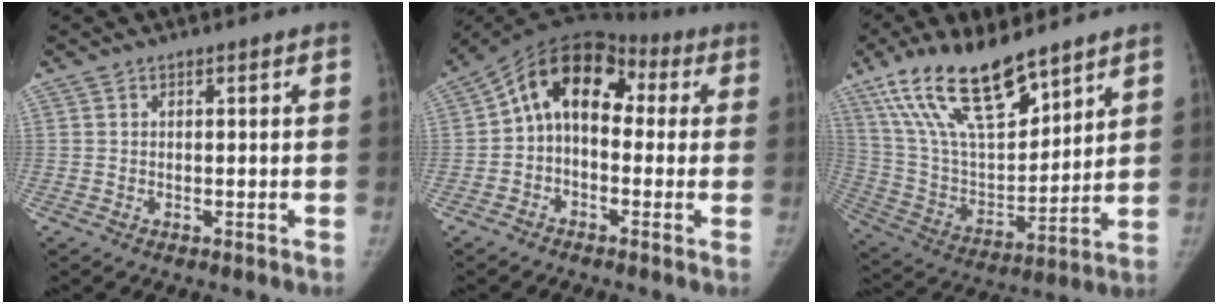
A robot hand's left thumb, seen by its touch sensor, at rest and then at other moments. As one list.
[{"total": 12.6, "force": [1.0, 8.9, 8.9], "torque": [-0.112, 0.050, -0.002]}, {"total": 20.7, "force": [13.8, 7.7, 13.5], "torque": [-0.219, -0.058, 0.266]}]